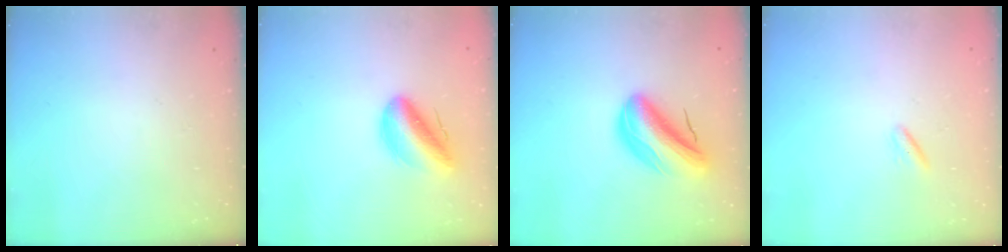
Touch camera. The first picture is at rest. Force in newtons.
{"total": 13.0, "press": 12.5, "slide": 3.4}
{"total": 12.0, "press": 11.6, "slide": 3.2}
{"total": 2.1, "press": 2.0, "slide": 0.8}